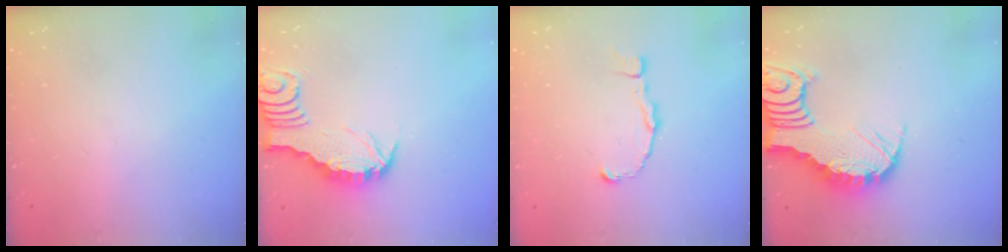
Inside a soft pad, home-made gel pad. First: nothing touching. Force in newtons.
{"total": 3.3, "press": 3.3, "slide": 0.4}
{"total": 2.5, "press": 2.5, "slide": 0.2}
{"total": 7.7, "press": 7.6, "slide": 0.8}